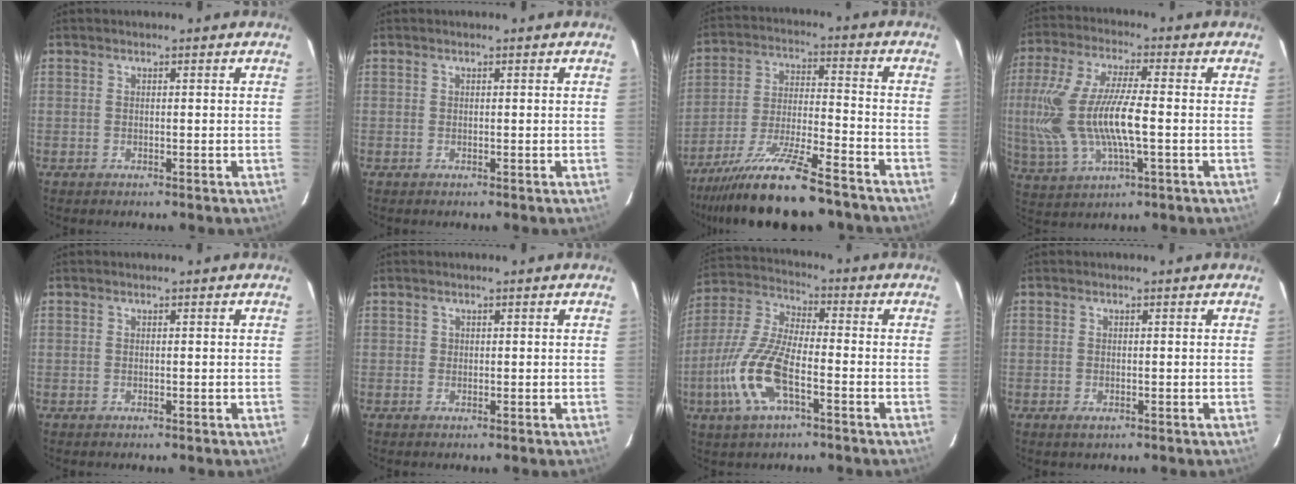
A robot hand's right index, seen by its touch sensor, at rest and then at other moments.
{"total": 0.0}
{"total": 18.9, "force": [-15.4, 3.2, 10.5], "torque": [-0.211, -0.035, -0.253]}
{"total": 18.3, "force": [-1.5, 6.7, 17.0], "torque": [-0.352, -0.009, -0.022]}
{"total": 0.0}
{"total": 0.6, "force": [0.0, 0.6, 0.0], "torque": [0.003, 0.002, -0.001]}
{"total": 14.1, "force": [-5.2, 5.1, 12.1], "torque": [-0.270, -0.005, -0.105]}
{"total": 0.9, "force": [-0.3, 0.5, 0.7], "torque": [-0.014, -0.002, -0.005]}